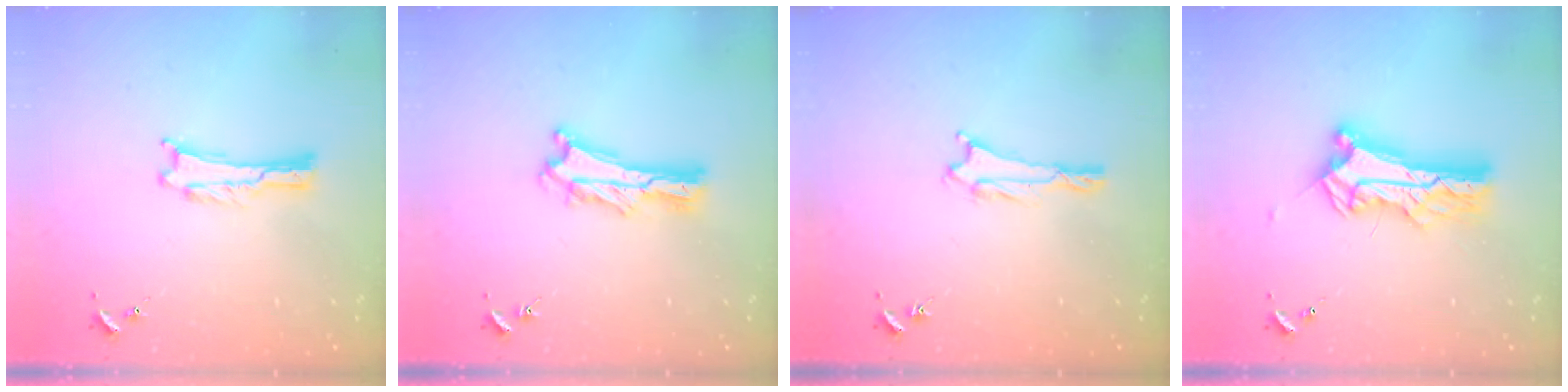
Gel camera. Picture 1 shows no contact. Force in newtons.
{"total": 3.5, "press": 3.5, "slide": 0.3}
{"total": 1.0, "press": 1.0, "slide": 0.1}
{"total": 10.5, "press": 10.5, "slide": 0.8}